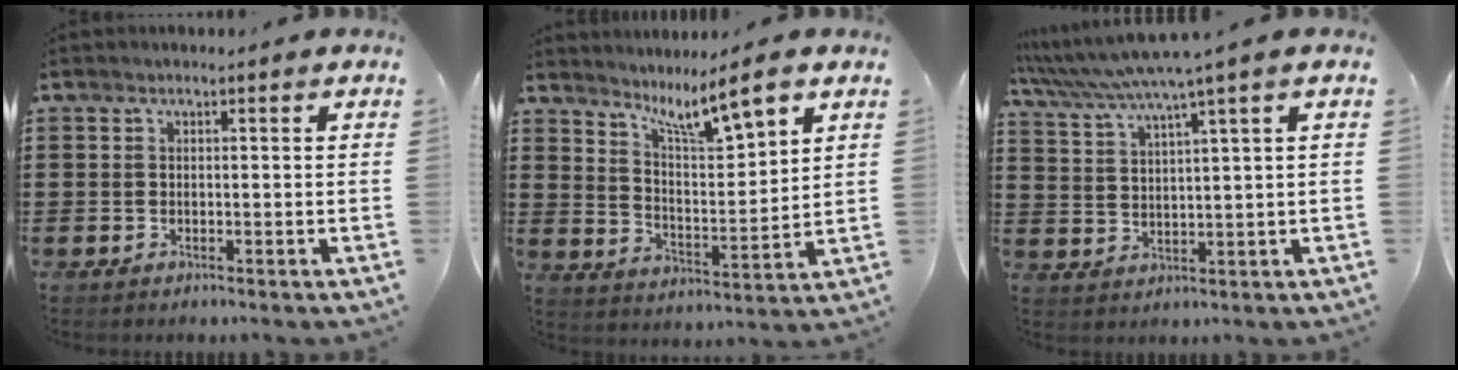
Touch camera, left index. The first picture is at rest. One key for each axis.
{"total": 7.4, "fx": 5.7, "fy": 0.6, "fz": 4.6, "tx": -0.093, "ty": -0.036, "tz": 0.093}
{"total": 5.1, "fx": 3.9, "fy": -0.9, "fz": 3.1, "tx": -0.077, "ty": -0.025, "tz": 0.062}